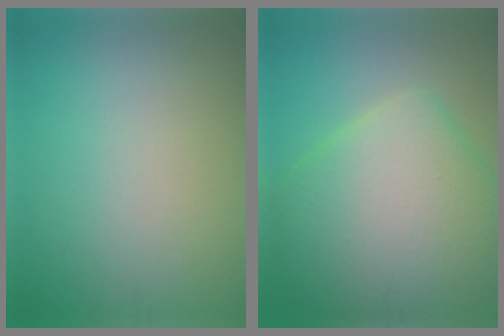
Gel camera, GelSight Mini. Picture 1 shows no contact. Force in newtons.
{"total": 11.0, "press": 11.0, "slide": 0.7}